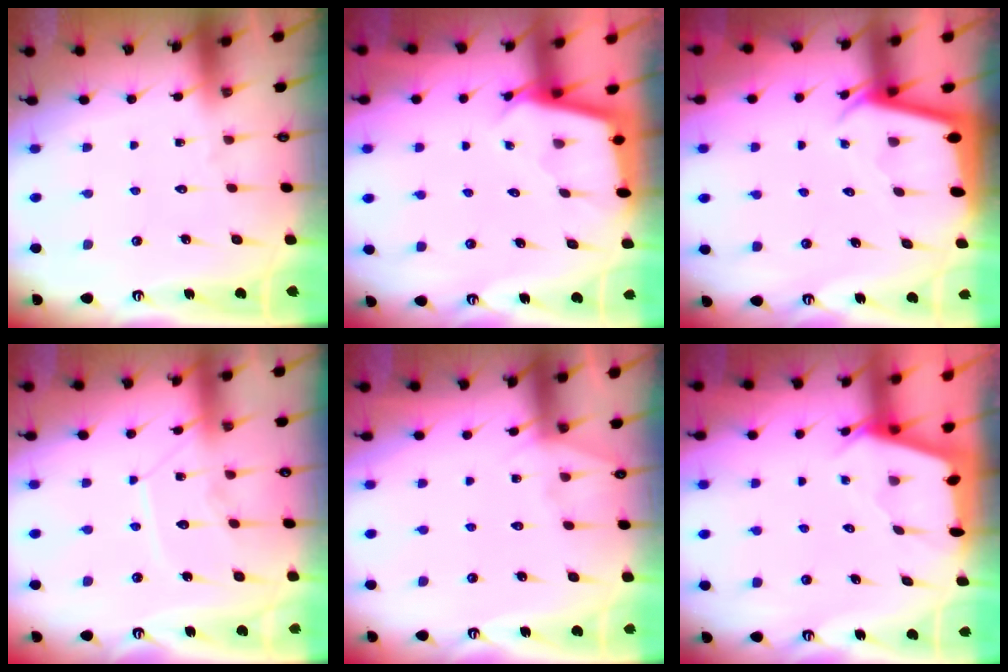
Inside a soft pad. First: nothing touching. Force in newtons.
{"total": 2.3, "press": 2.3, "slide": 0.2}
{"total": 2.4, "press": 2.4, "slide": 0.3}
{"total": 9.9, "press": 9.9, "slide": 0.8}
{"total": 5.2, "press": 5.1, "slide": 0.7}
{"total": 2.4, "press": 2.4, "slide": 0.3}